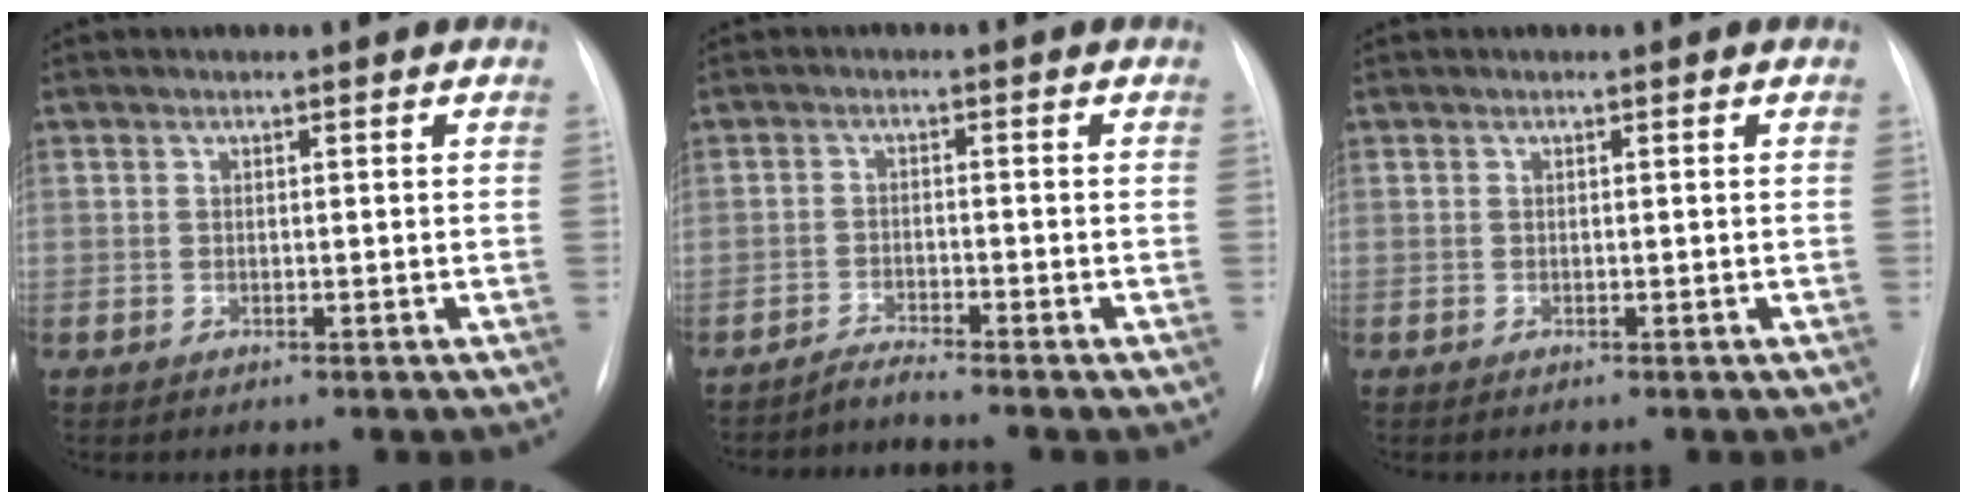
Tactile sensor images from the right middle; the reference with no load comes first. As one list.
[{"total": 2.3, "force": [-2.0, -0.9, -0.3], "torque": [0.005, -0.010, -0.039]}, {"total": 0.0}]